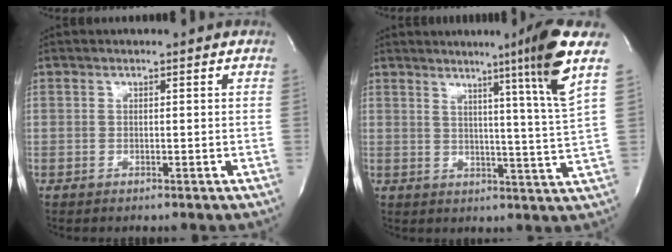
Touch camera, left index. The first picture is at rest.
{"total": 9.9, "force": [5.4, -3.7, 7.5], "torque": [-0.119, -0.042, 0.076]}